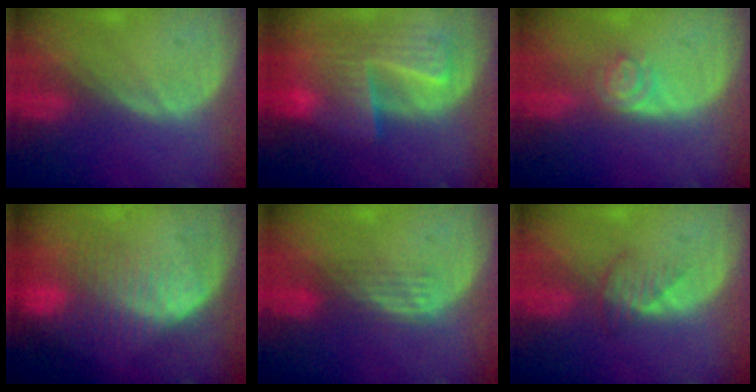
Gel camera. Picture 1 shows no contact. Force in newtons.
{"total": 9.6, "press": 8.4, "slide": 4.8}
{"total": 4.0, "press": 3.3, "slide": 2.1}
{"total": 8.6, "press": 7.4, "slide": 4.4}
{"total": 3.0, "press": 2.7, "slide": 1.3}
{"total": 2.7, "press": 2.6, "slide": 0.7}